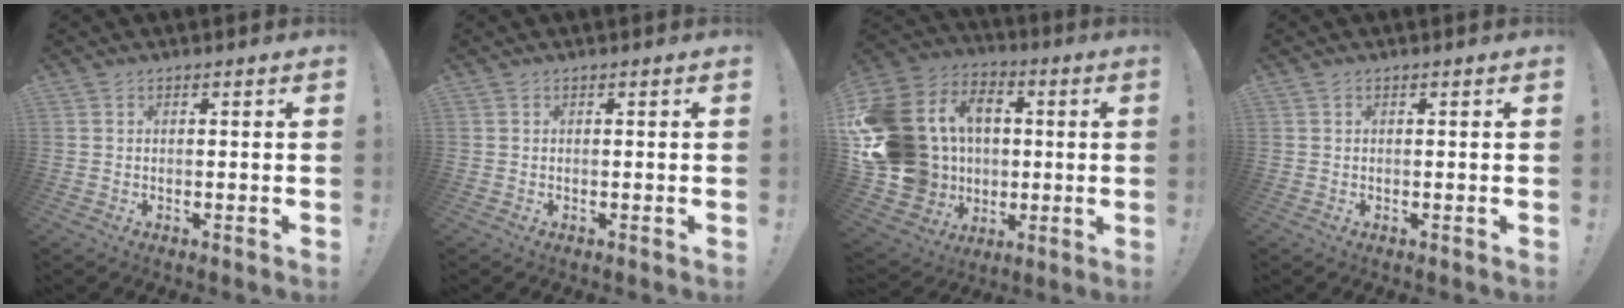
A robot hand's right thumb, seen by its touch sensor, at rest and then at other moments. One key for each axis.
{"total": 0.0}
{"total": 22.1, "fx": 1.7, "fy": 19.3, "fz": 10.8, "tx": -0.234, "ty": -0.002, "tz": 0.078}
{"total": 0.0}